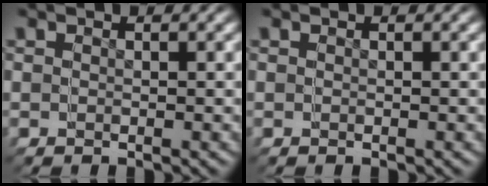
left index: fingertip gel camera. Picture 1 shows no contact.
{"total": 0.0}